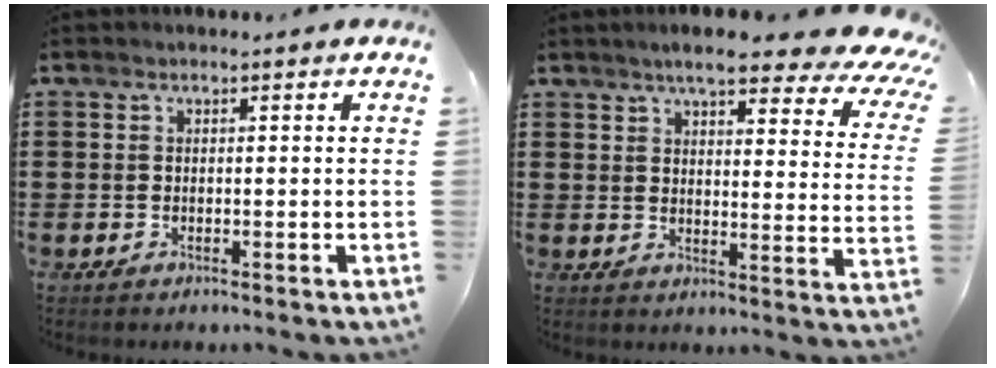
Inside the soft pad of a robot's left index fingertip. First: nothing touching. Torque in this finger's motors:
{"motor_torque": [2.14, 0.00, 1.05, 0.09]}